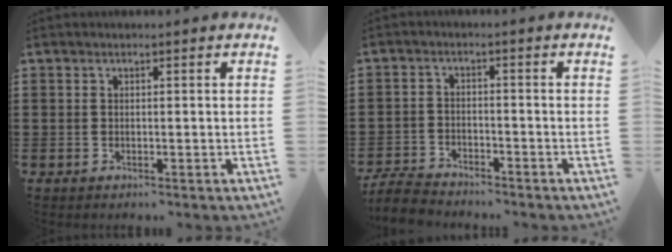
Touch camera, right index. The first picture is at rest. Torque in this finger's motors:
{"motor_torque": [-0.89, 0.46, -0.27, -0.21]}